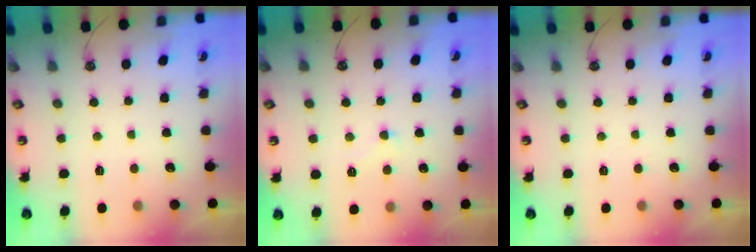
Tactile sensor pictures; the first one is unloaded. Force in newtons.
{"total": 3.9, "press": 3.9, "slide": 0.5}
{"total": 0.0}